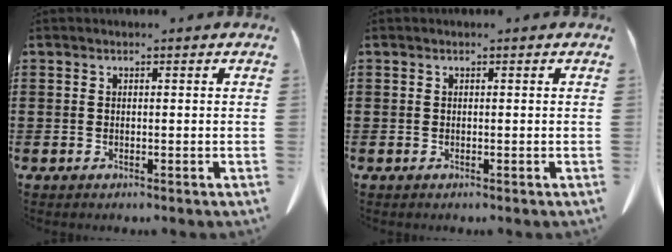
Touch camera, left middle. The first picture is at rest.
{"total": 0.0}